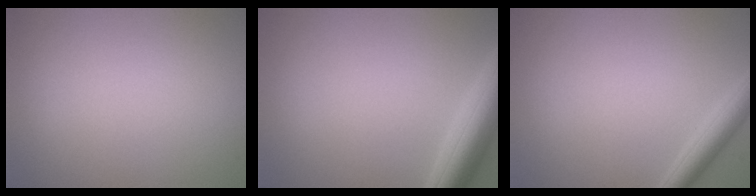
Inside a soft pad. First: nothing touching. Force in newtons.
{"total": 5.5, "press": 5.5, "slide": 0.3}
{"total": 2.8, "press": 2.8, "slide": 0.1}